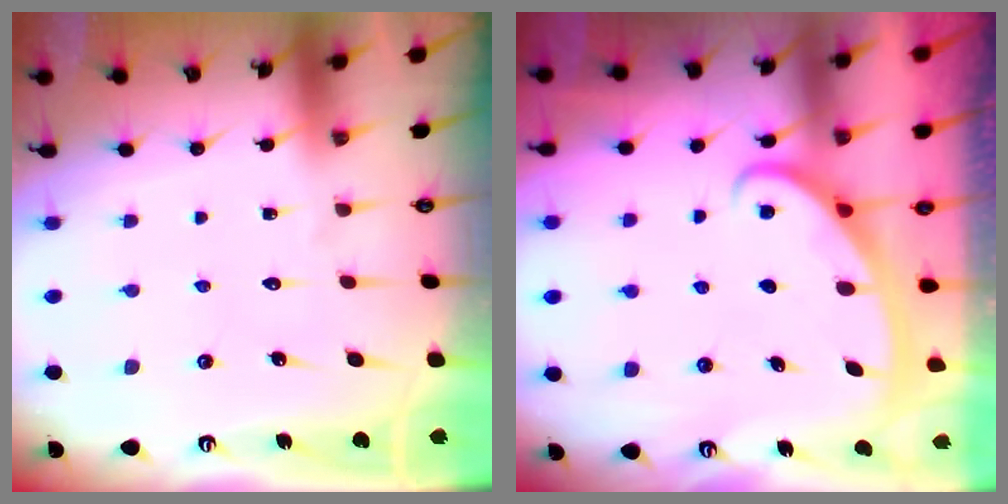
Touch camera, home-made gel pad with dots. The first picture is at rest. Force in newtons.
{"total": 2.9, "press": 2.8, "slide": 0.4}